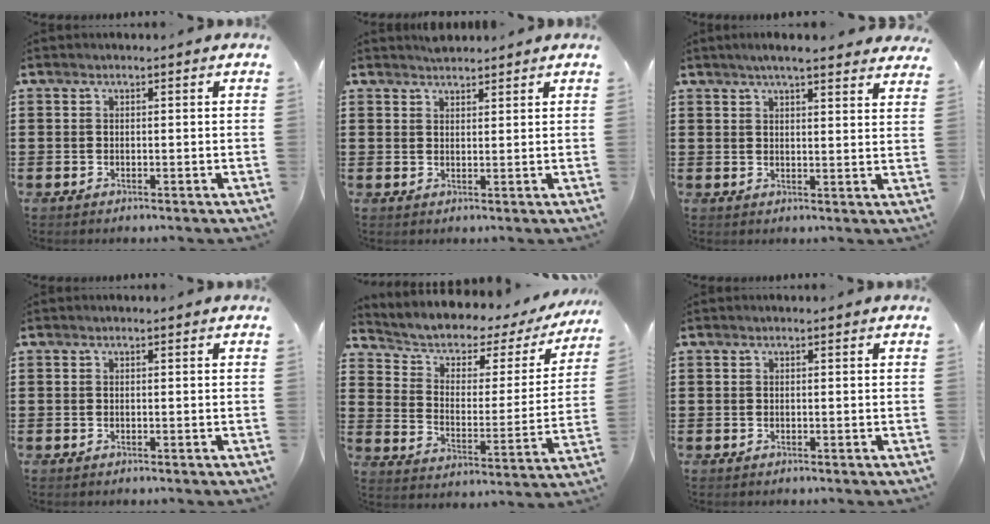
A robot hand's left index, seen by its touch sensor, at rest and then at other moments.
{"total": 2.2, "force": [2.0, 0.9, -0.2], "torque": [0.000, 0.003, 0.041]}
{"total": 4.4, "force": [3.9, 0.0, 2.0], "torque": [-0.048, -0.005, 0.071]}
{"total": 0.0}
{"total": 3.5, "force": [2.1, 2.3, 1.5], "torque": [-0.050, -0.020, 0.026]}
{"total": 0.0}